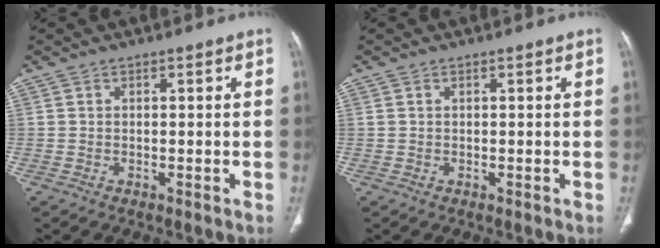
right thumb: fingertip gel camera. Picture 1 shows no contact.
{"total": 0.0}